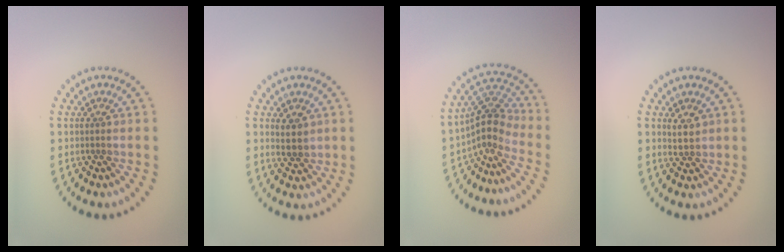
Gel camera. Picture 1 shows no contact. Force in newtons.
{"total": 2.0, "press": 1.8, "slide": 0.8}
{"total": 3.3, "press": 2.4, "slide": 2.4}
{"total": 1.7, "press": 1.5, "slide": 0.8}